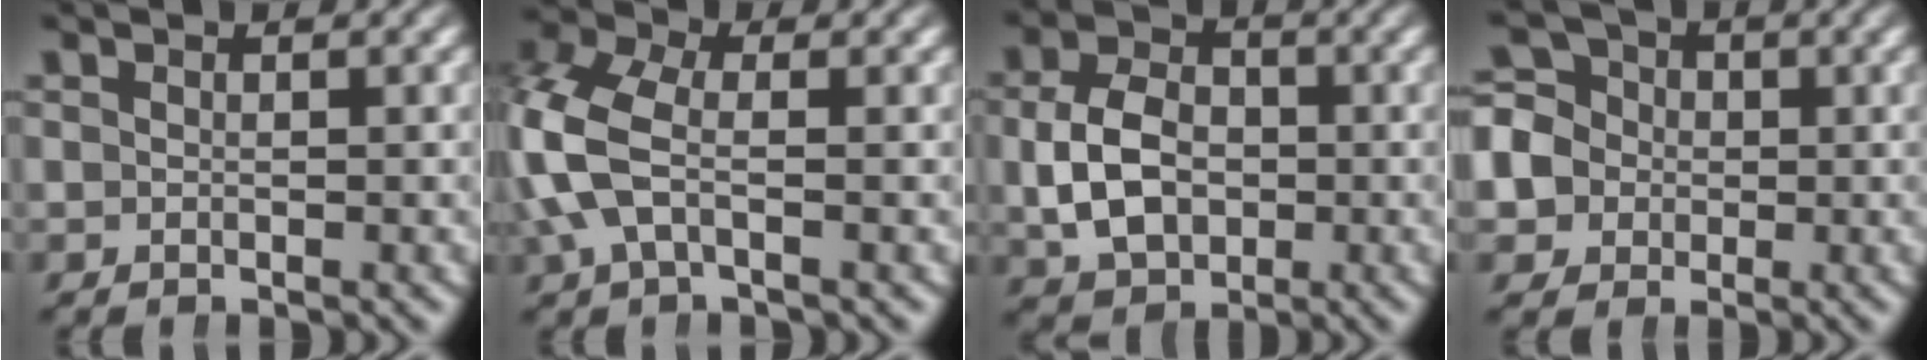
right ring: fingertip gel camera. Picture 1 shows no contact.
{"total": 6.6, "force": [-0.5, 5.1, 4.1], "torque": [-0.131, -0.021, -0.007]}
{"total": 6.4, "force": [-0.6, 5.0, 4.0], "torque": [-0.076, -0.012, -0.001]}
{"total": 9.5, "force": [-0.1, 8.8, 3.5], "torque": [-0.093, -0.024, -0.003]}